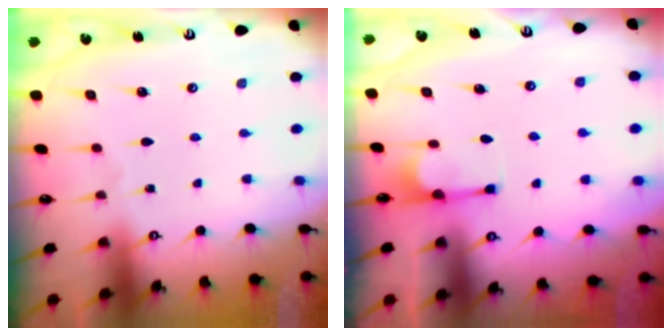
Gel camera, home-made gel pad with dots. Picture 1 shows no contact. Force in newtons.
{"total": 1.2, "press": 1.1, "slide": 0.5}